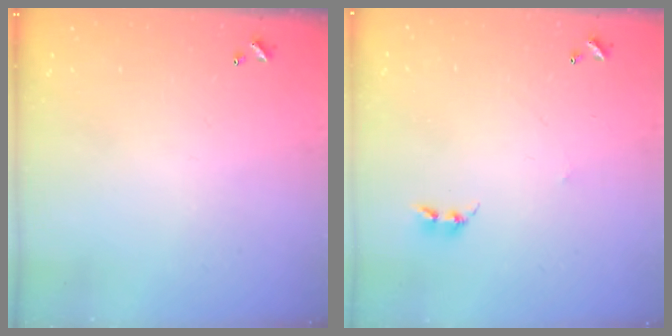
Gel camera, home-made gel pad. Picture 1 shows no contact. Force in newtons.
{"total": 2.9, "press": 2.9, "slide": 0.3}